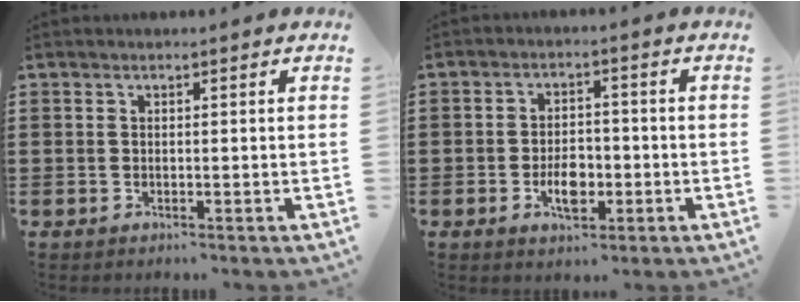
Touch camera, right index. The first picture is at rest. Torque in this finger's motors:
{"motor_torque": [1.77, -0.37, 0.47, 0.07]}